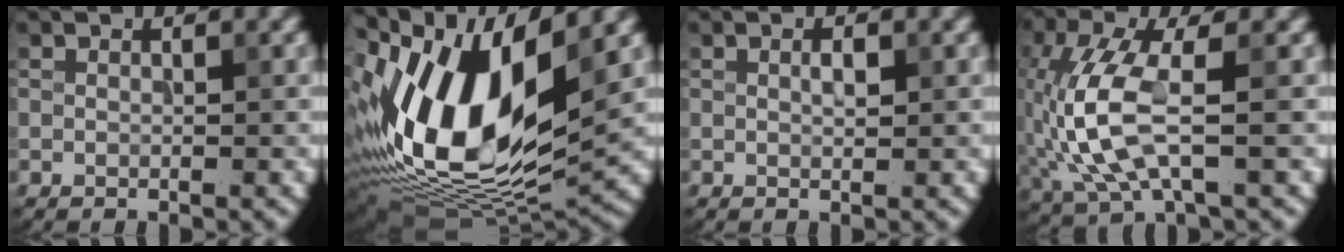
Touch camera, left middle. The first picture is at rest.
{"total": 15.6, "force": [2.5, 8.0, 13.1], "torque": [-0.251, -0.003, 0.040]}
{"total": 1.1, "force": [0.3, 0.4, 1.0], "torque": [-0.019, 0.002, 0.005]}
{"total": 7.5, "force": [-1.2, 2.9, 6.8], "torque": [-0.173, 0.000, -0.019]}